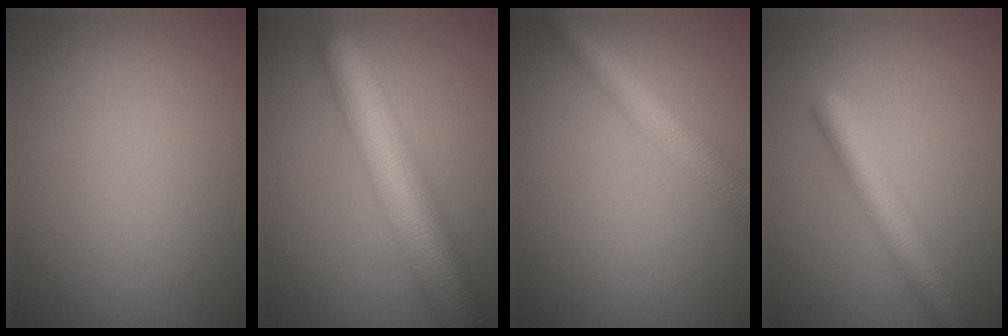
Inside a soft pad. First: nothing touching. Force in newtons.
{"total": 9.3, "press": 9.3, "slide": 0.6}
{"total": 4.6, "press": 4.6, "slide": 0.1}
{"total": 4.4, "press": 4.4, "slide": 0.1}